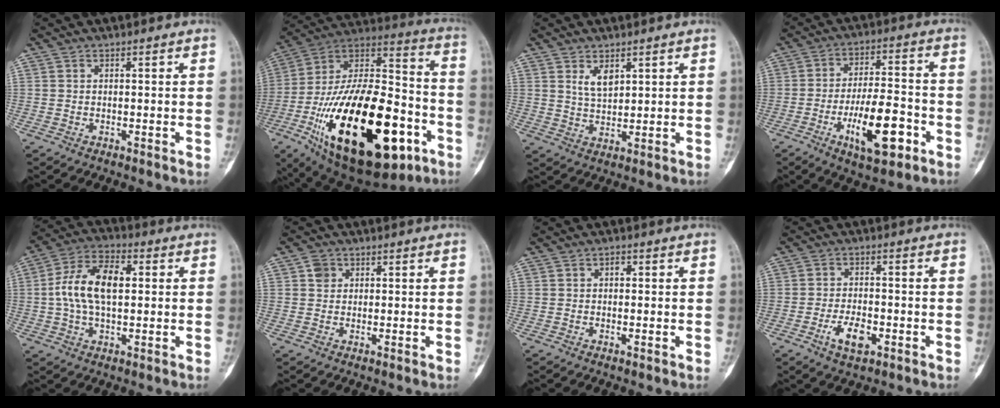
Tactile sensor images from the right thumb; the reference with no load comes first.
{"total": 40.5, "force": [-14.3, 19.1, 32.7], "torque": [-0.578, 0.044, -0.219]}
{"total": 4.1, "force": [2.1, 2.2, 2.7], "torque": [-0.039, -0.019, 0.044]}
{"total": 14.2, "force": [-5.5, 5.5, 11.9], "torque": [-0.188, 0.027, -0.085]}
{"total": 12.4, "force": [1.2, 6.7, 10.3], "torque": [-0.197, 0.024, 0.016]}
{"total": 2.2, "force": [0.7, 2.0, 0.7], "torque": [-0.003, 0.000, 0.010]}
{"total": 1.6, "force": [0.2, 1.0, 1.2], "torque": [-0.016, 0.003, 0.000]}
{"total": 5.9, "force": [-2.4, 2.9, 4.5], "torque": [-0.079, 0.009, -0.041]}